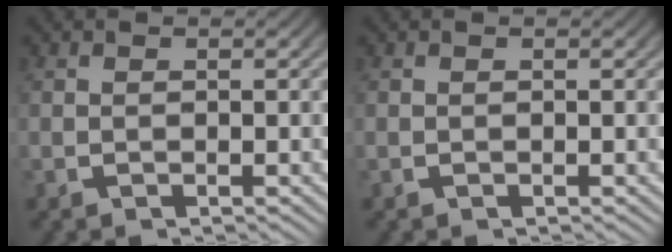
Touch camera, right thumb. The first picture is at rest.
{"total": 0.0}